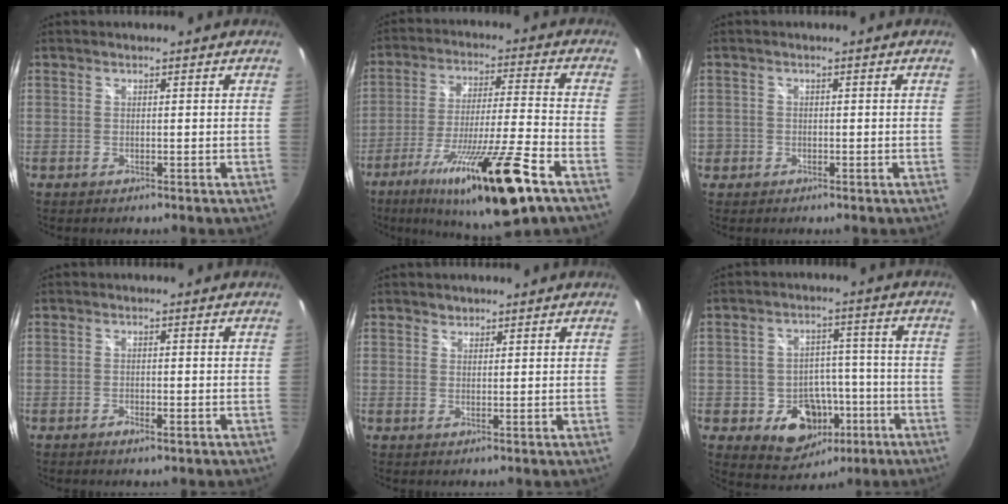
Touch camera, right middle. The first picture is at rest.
{"total": 20.4, "force": [-12.4, 0.8, 16.2], "torque": [-0.297, -0.048, -0.204]}
{"total": 2.3, "force": [-1.0, 2.1, 0.4], "torque": [-0.013, 0.000, -0.016]}
{"total": 1.8, "force": [-1.2, 0.6, 1.2], "torque": [-0.026, -0.002, -0.023]}
{"total": 1.1, "force": [0.8, 0.8, 0.0], "torque": [0.003, 0.003, 0.011]}
{"total": 11.3, "force": [-4.8, 8.9, 5.1], "torque": [-0.101, 0.023, -0.047]}